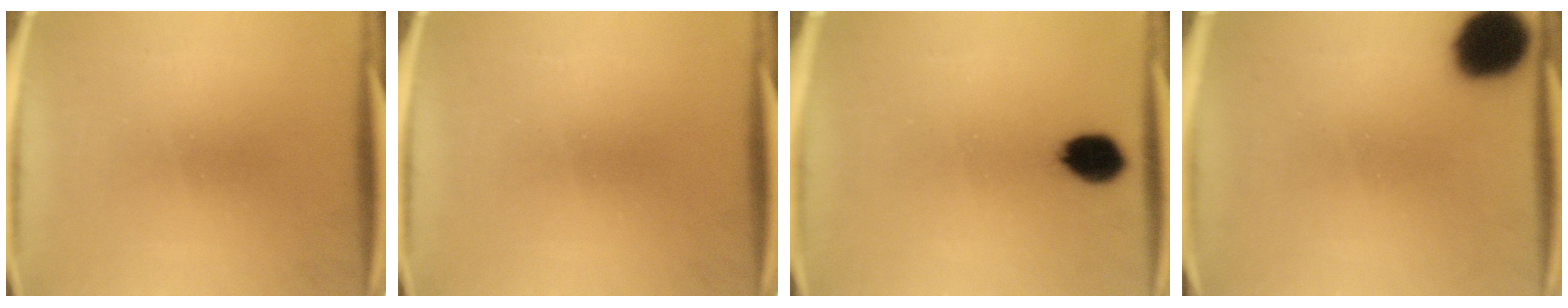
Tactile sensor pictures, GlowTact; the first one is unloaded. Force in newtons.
{"total": 0.0}
{"total": 7.5}
{"total": 14.8}